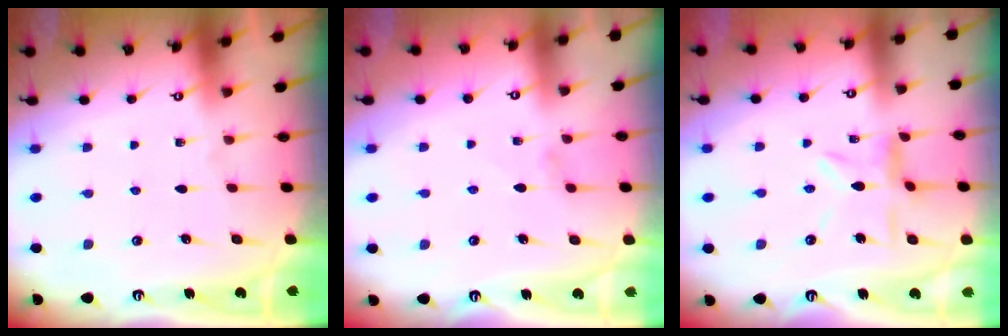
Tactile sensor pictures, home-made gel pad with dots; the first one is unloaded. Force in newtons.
{"total": 0.5, "press": 0.4, "slide": 0.2}
{"total": 6.3, "press": 6.3, "slide": 0.6}